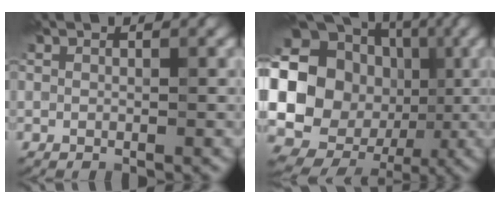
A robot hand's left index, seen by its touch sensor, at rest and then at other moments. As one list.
[{"total": 19.4, "force": [-0.1, 17.6, 8.2], "torque": [-0.172, 0.021, -0.039]}]